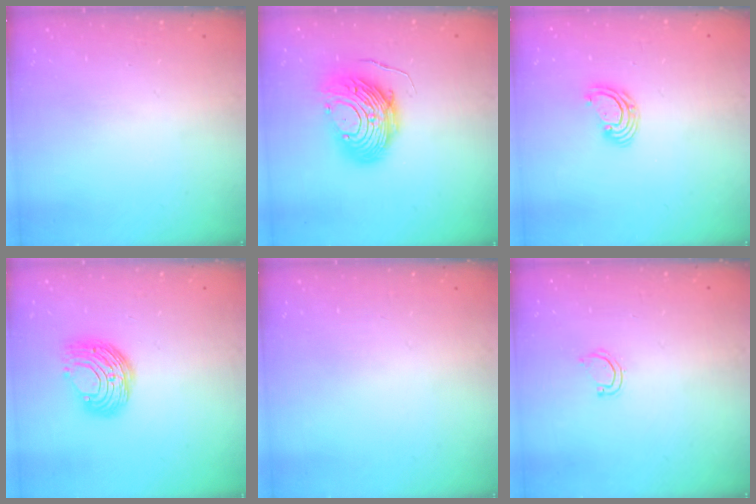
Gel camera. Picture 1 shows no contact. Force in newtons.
{"total": 13.5, "press": 13.4, "slide": 1.0}
{"total": 4.5, "press": 4.5, "slide": 0.3}
{"total": 9.2, "press": 9.2, "slide": 0.4}
{"total": 0.0}
{"total": 4.3, "press": 4.3, "slide": 0.4}